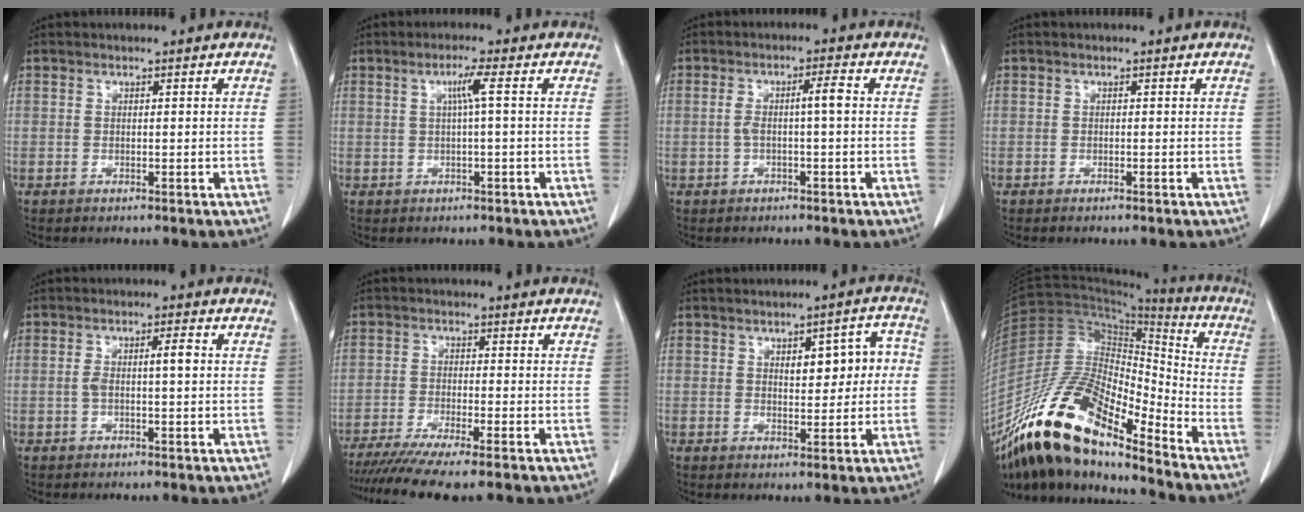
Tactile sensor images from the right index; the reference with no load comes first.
{"total": 3.1, "force": [0.7, -0.6, 2.9], "torque": [-0.055, 0.004, 0.013]}
{"total": 3.8, "force": [0.0, 0.1, 3.8], "torque": [-0.073, 0.012, 0.003]}
{"total": 0.0}
{"total": 3.7, "force": [0.2, 0.5, 3.7], "torque": [-0.072, 0.012, 0.005]}
{"total": 10.0, "force": [-8.2, -0.2, 5.8], "torque": [-0.078, -0.019, -0.129]}
{"total": 6.8, "force": [1.0, 2.9, 6.0], "torque": [-0.071, 0.027, 0.018]}
{"total": 20.4, "force": [-14.9, 4.9, 12.9], "torque": [-0.255, 0.005, -0.275]}